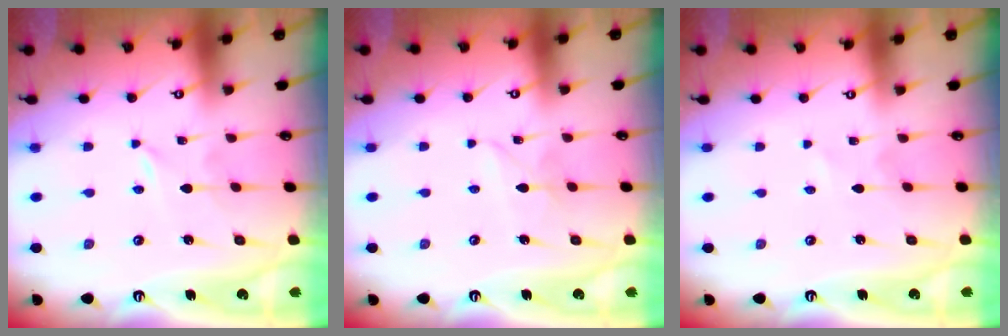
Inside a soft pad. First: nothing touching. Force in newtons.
{"total": 2.6, "press": 2.6, "slide": 0.2}
{"total": 0.0}